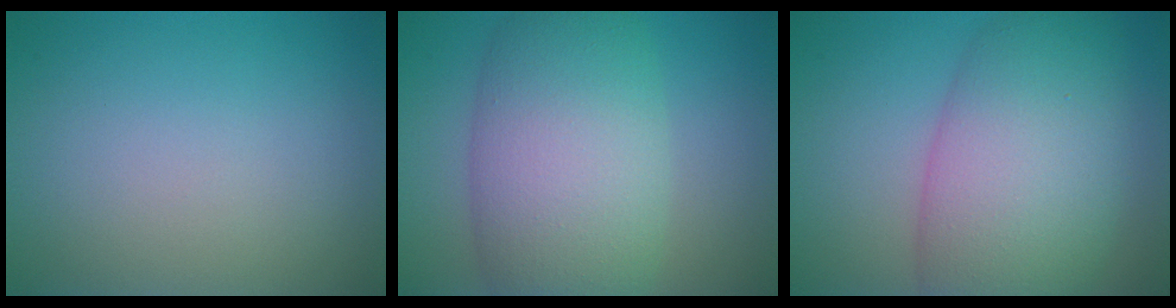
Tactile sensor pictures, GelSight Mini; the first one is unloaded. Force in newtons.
{"total": 9.8, "press": 9.8, "slide": 0.6}
{"total": 10.1, "press": 10.1, "slide": 0.3}